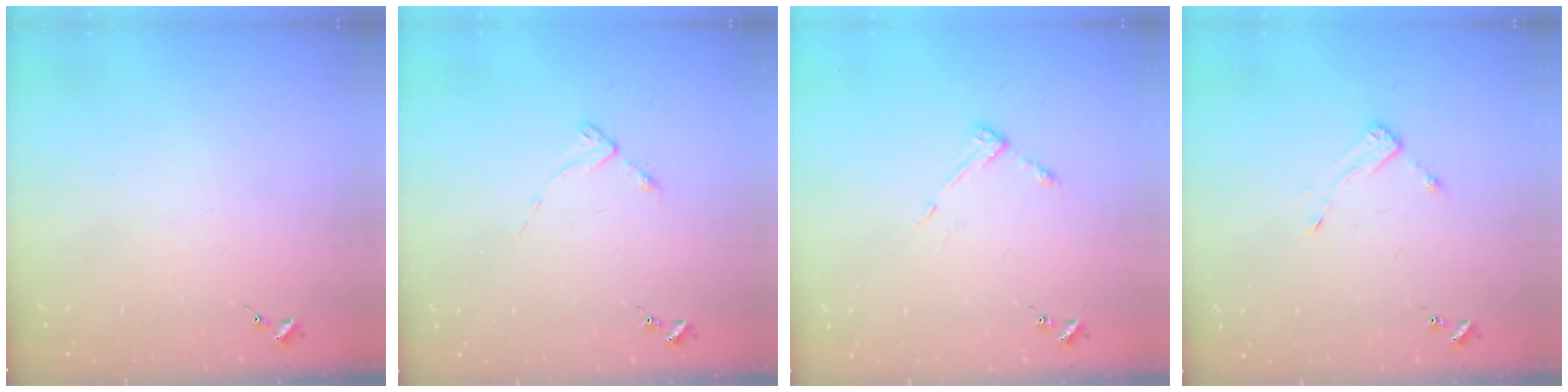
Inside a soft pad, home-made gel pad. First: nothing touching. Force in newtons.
{"total": 2.8, "press": 2.8, "slide": 0.3}
{"total": 5.0, "press": 4.9, "slide": 0.4}
{"total": 3.5, "press": 3.5, "slide": 0.1}